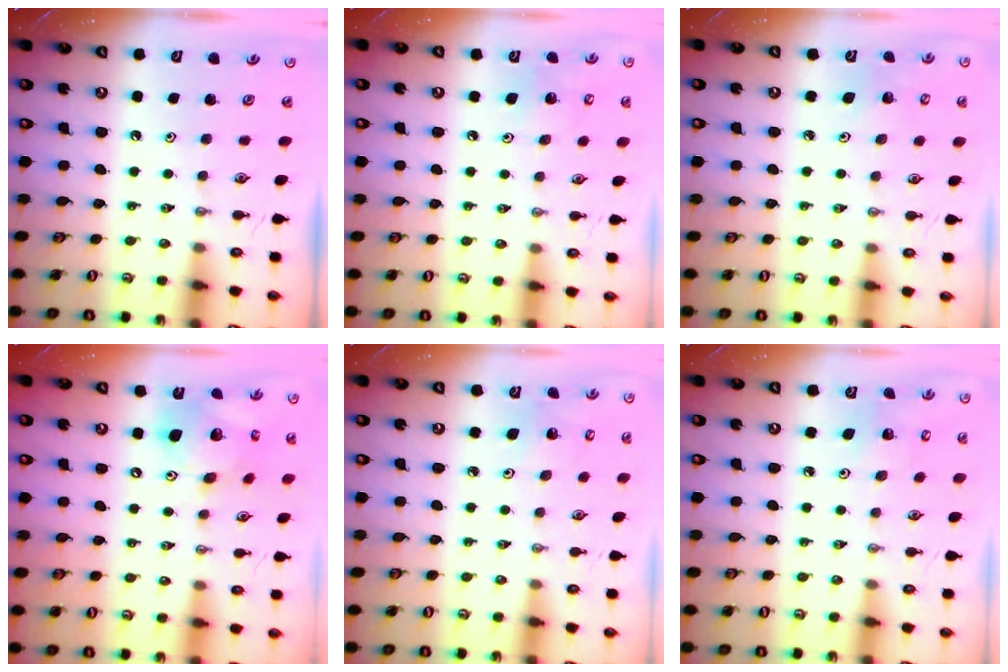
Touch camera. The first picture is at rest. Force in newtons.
{"total": 7.8, "press": 7.8, "slide": 0.8}
{"total": 4.7, "press": 4.3, "slide": 1.7}
{"total": 15.6, "press": 15.3, "slide": 2.8}
{"total": 5.8, "press": 5.7, "slide": 1.2}
{"total": 5.7, "press": 5.7, "slide": 0.4}